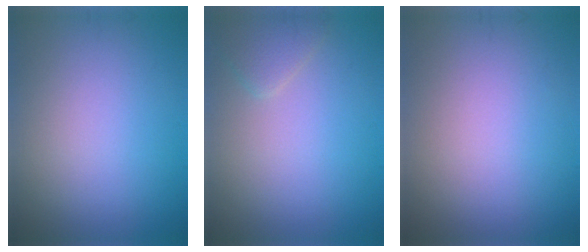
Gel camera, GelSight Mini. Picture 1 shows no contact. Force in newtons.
{"total": 1.6, "press": 1.6, "slide": 0.1}
{"total": 0.0}